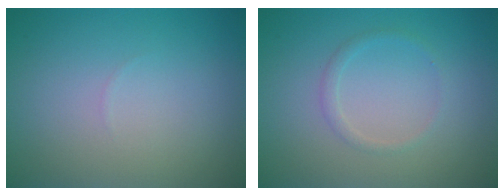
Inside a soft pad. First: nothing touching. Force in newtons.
{"total": 1.0, "press": 1.0, "slide": 0.1}